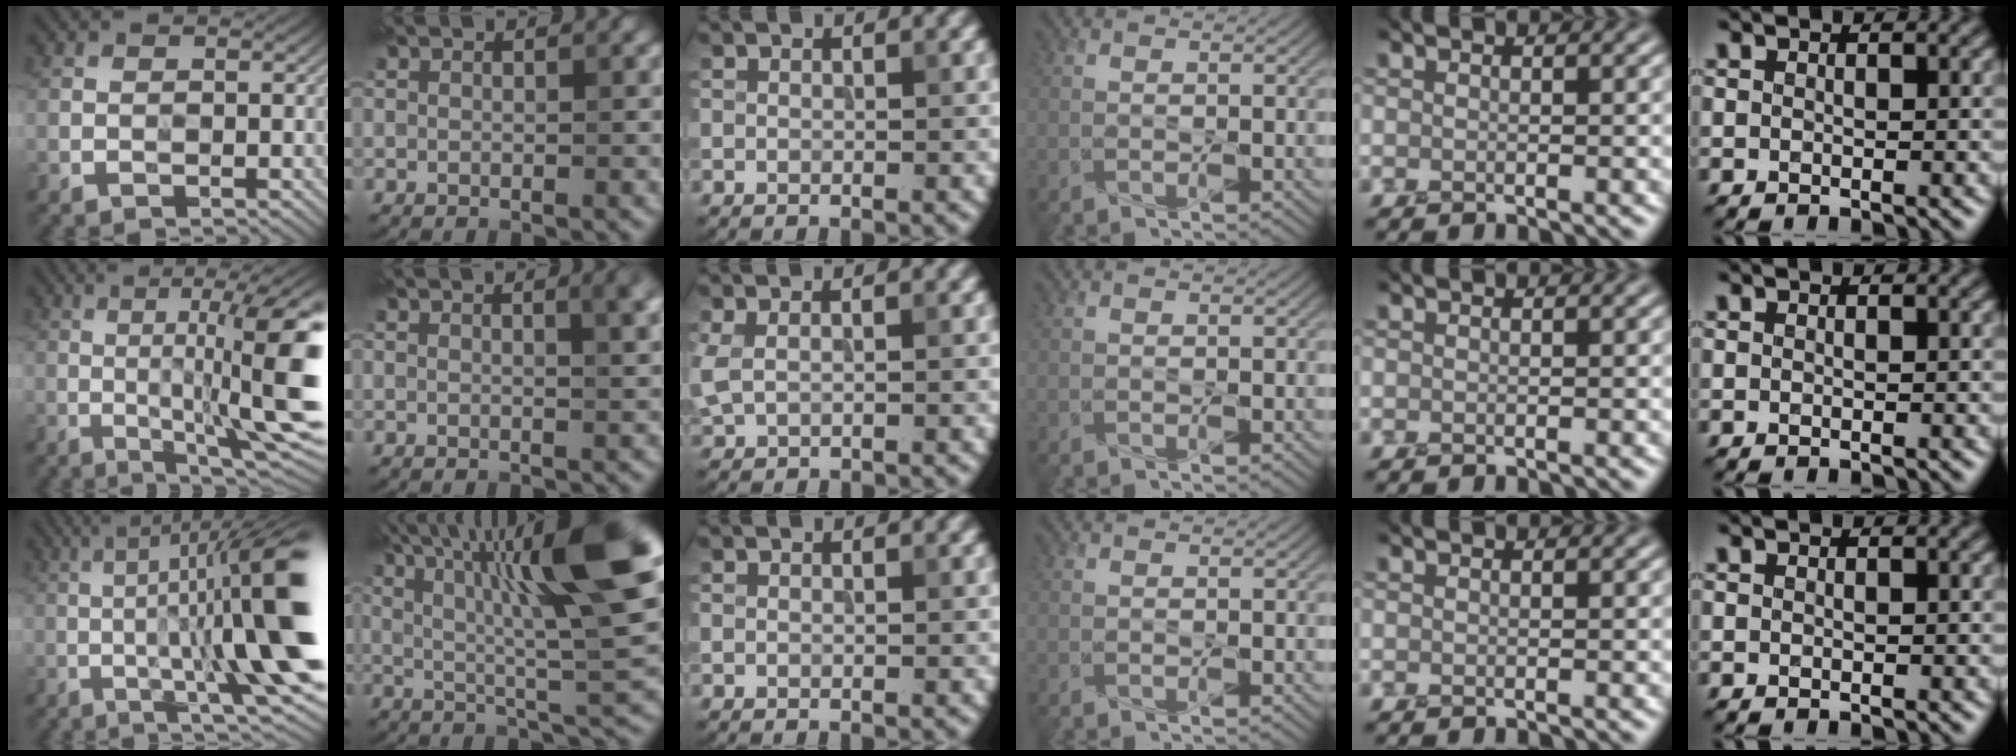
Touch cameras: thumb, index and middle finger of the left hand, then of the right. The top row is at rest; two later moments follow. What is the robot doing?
{"motion": "press", "object": "grip strengthener"}